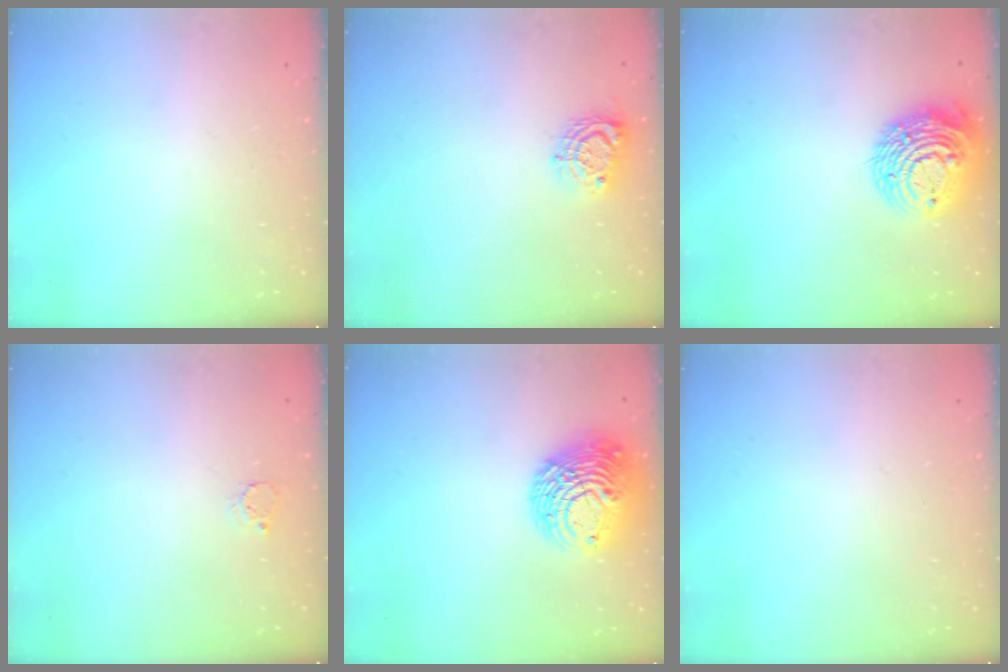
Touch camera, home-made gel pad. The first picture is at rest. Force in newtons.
{"total": 8.6, "press": 8.6, "slide": 0.6}
{"total": 12.6, "press": 12.5, "slide": 1.7}
{"total": 3.2, "press": 3.2, "slide": 0.1}
{"total": 13.1, "press": 13.0, "slide": 1.4}
{"total": 0.0}